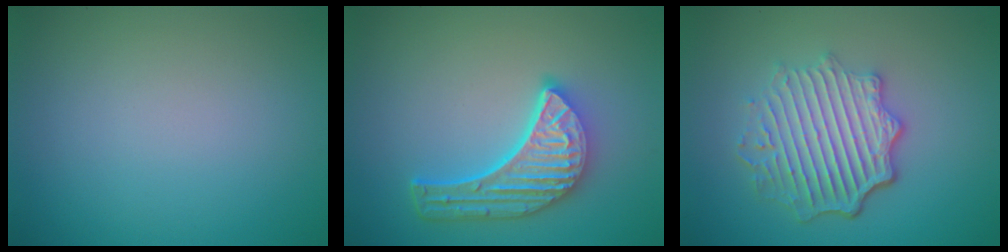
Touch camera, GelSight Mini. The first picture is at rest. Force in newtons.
{"total": 5.8, "press": 4.5, "slide": 3.7}
{"total": 6.1, "press": 4.6, "slide": 4.0}